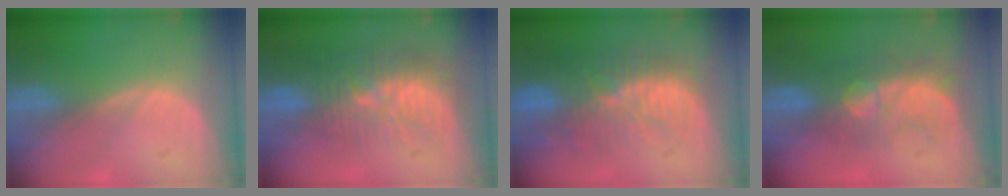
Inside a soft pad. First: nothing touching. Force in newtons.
{"total": 9.8, "press": 8.9, "slide": 4.0}
{"total": 11.4, "press": 10.0, "slide": 5.5}
{"total": 8.3, "press": 7.6, "slide": 3.6}